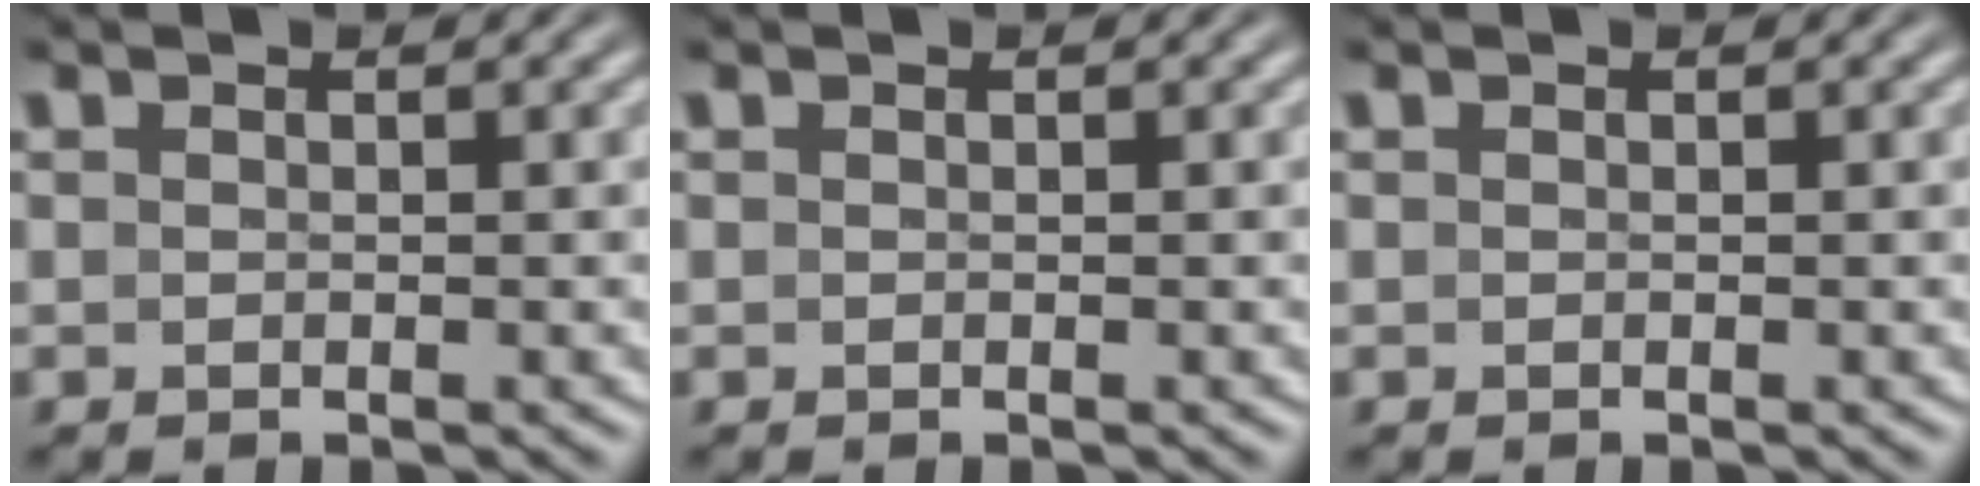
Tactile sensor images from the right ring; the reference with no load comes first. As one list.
[{"total": 0.0}, {"total": 0.0}]